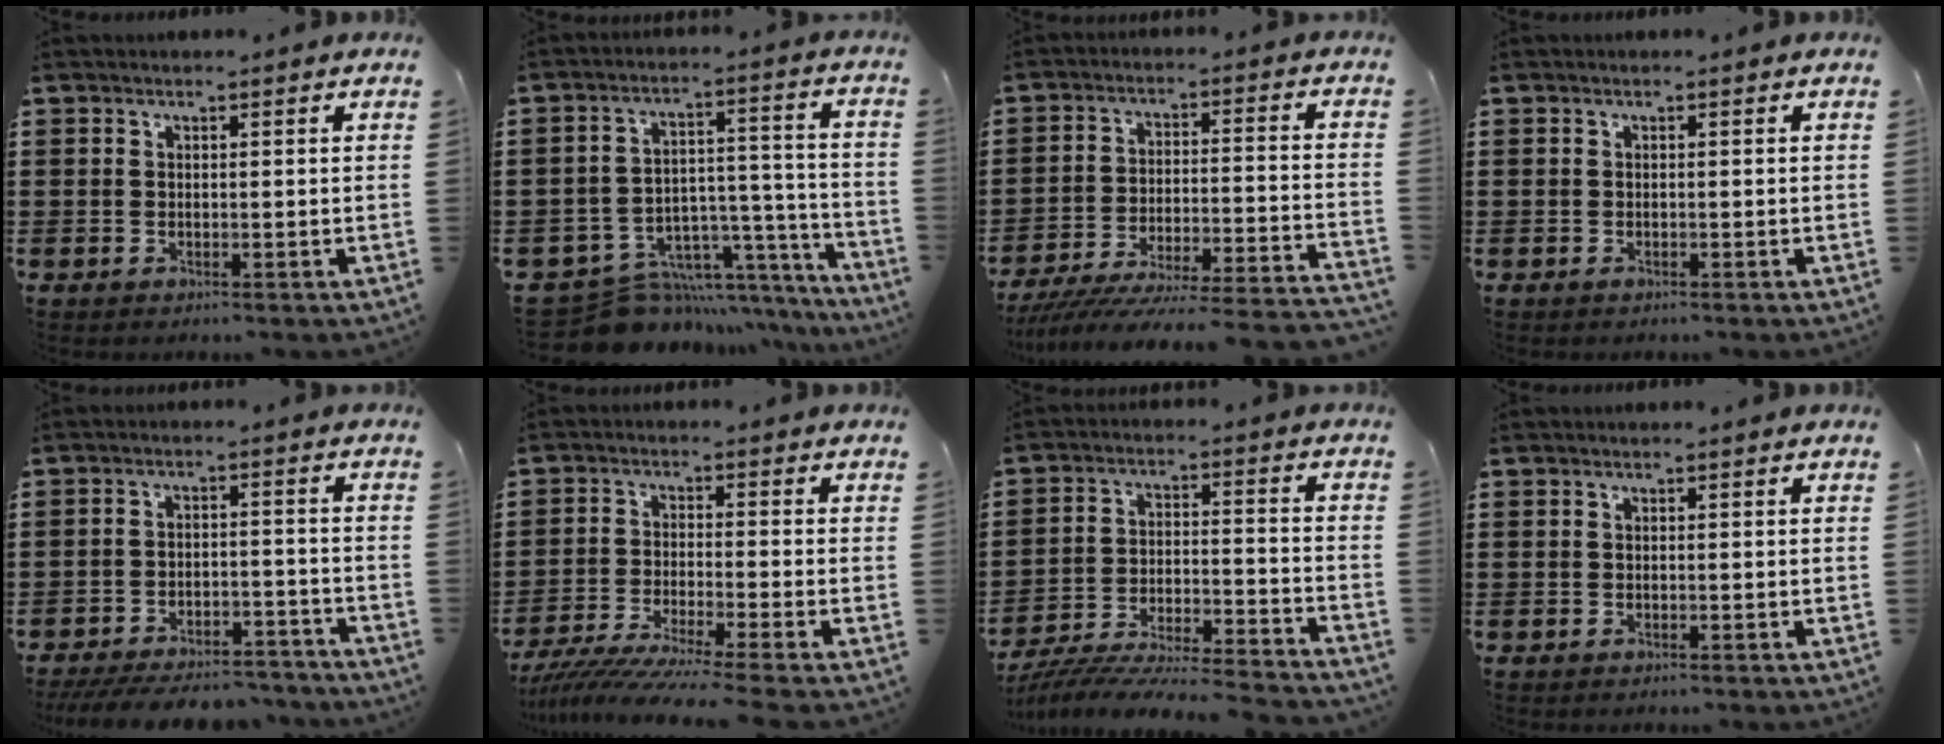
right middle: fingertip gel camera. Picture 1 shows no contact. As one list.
[{"total": 8.4, "force": [-7.1, 4.2, 1.7], "torque": [-0.030, 0.016, -0.121]}, {"total": 6.4, "force": [-5.9, -0.4, 2.5], "torque": [-0.051, -0.020, -0.122]}, {"total": 0.0}, {"total": 6.2, "force": [-5.9, 0.8, 1.7], "torque": [-0.035, 0.003, -0.115]}, {"total": 5.6, "force": [-5.1, -0.9, 2.3], "torque": [-0.060, -0.030, -0.104]}, {"total": 6.8, "force": [-6.6, -0.3, 1.6], "torque": [-0.039, -0.012, -0.134]}, {"total": 0.0}]